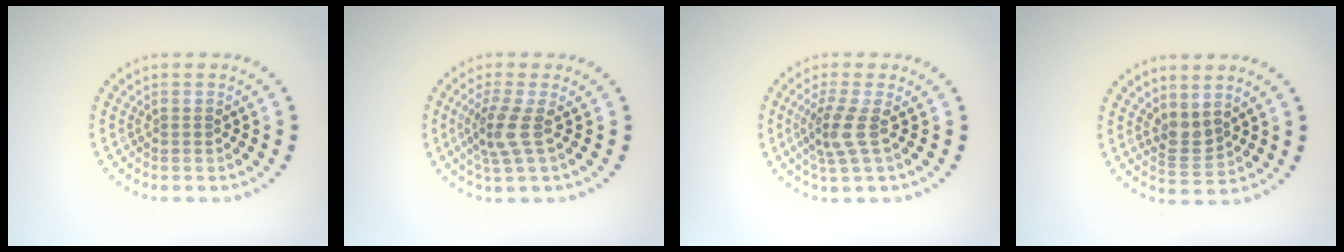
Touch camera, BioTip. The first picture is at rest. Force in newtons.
{"total": 2.7, "press": 2.1, "slide": 1.7}
{"total": 2.7, "press": 2.0, "slide": 1.7}
{"total": 2.0, "press": 1.7, "slide": 1.1}